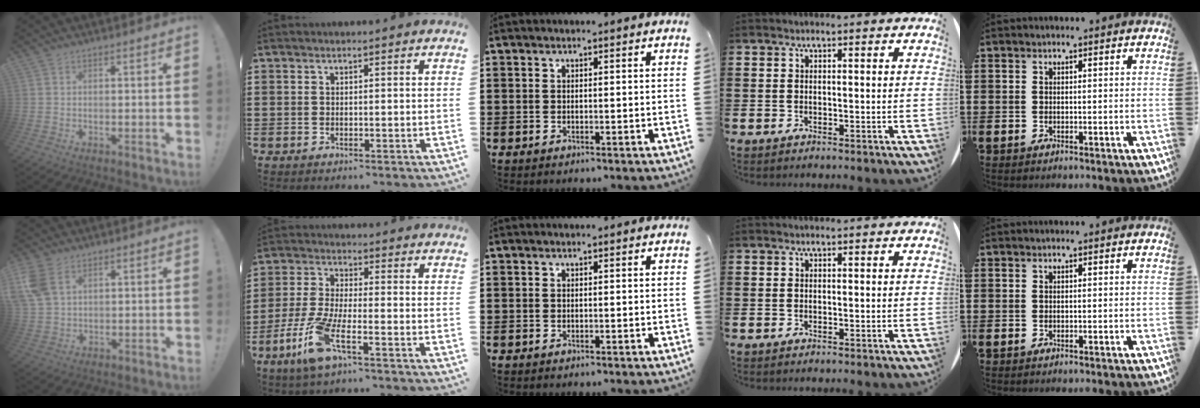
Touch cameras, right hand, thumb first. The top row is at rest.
{"thumb": {"total": 7.8, "force": [3.5, 5.0, 4.8], "torque": [-0.095, -0.008, 0.070]}, "index": {"total": 9.3, "force": [-5.1, 2.1, 7.6], "torque": [-0.190, -0.022, -0.101]}}